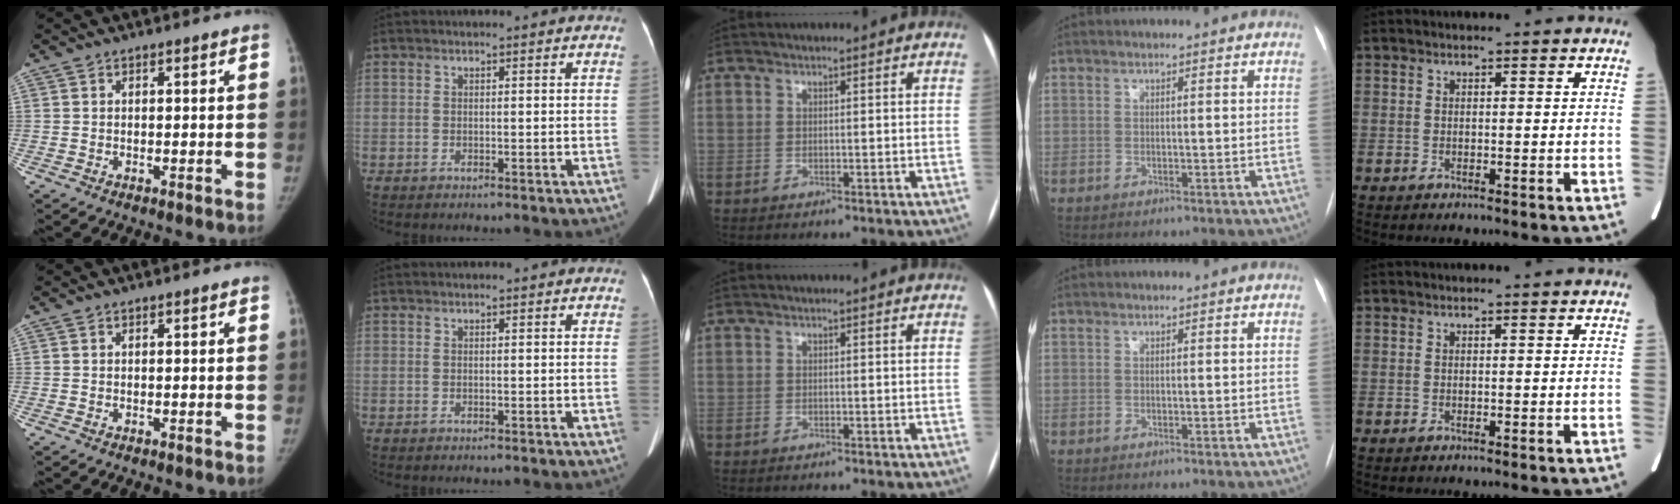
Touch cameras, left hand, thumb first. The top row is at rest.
{}